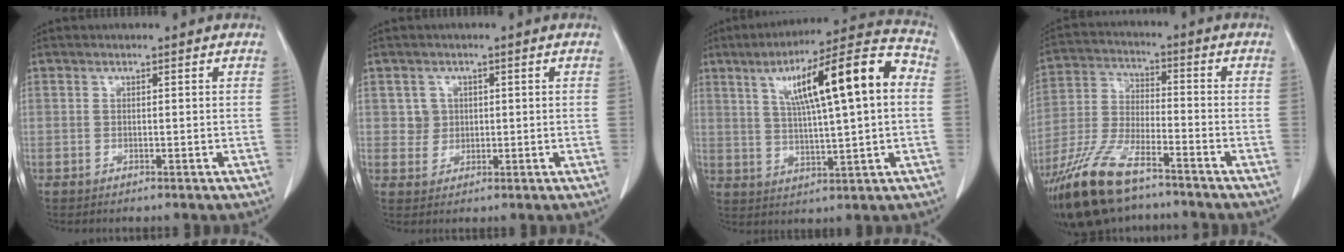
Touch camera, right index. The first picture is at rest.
{"total": 4.3, "force": [0.9, 4.2, 0.4], "torque": [0.001, 0.014, 0.021]}
{"total": 18.3, "force": [4.1, 2.9, 17.6], "torque": [-0.272, 0.041, 0.062]}
{"total": 16.3, "force": [-11.6, 5.4, 10.0], "torque": [-0.230, -0.021, -0.218]}